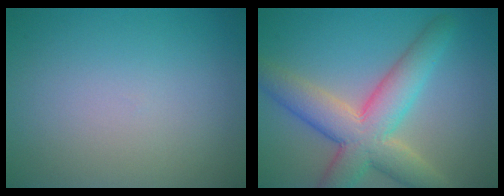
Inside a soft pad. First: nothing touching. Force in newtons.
{"total": 8.0, "press": 8.0, "slide": 0.7}